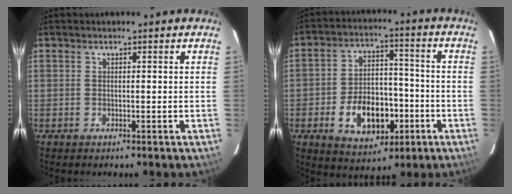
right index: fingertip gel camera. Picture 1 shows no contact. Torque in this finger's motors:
{"motor_torque": [1.14, -1.00, 0.32, 0.08]}